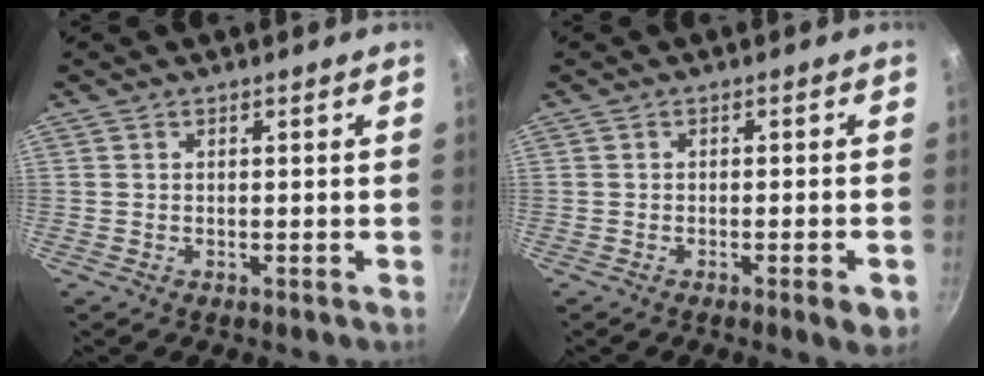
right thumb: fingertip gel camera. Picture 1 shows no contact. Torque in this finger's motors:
{"motor_torque": [-0.22, 0.19, -0.23, -0.13, 0.00]}